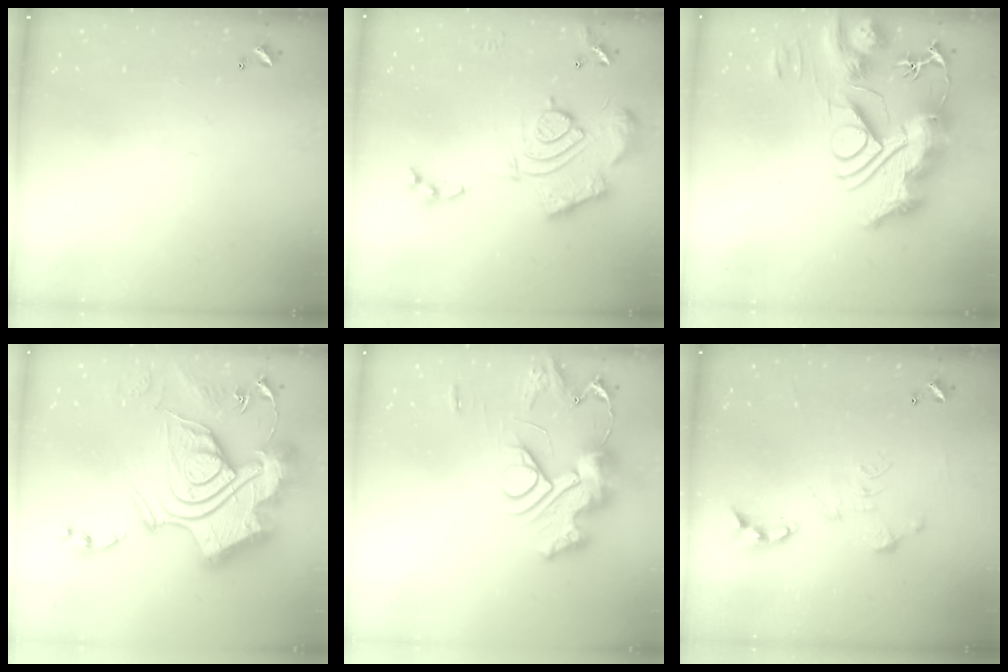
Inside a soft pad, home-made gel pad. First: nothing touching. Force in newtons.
{"total": 19.2, "press": 19.1, "slide": 1.8}
{"total": 0.5, "press": 0.5, "slide": 0.0}
{"total": 1.1, "press": 1.1, "slide": 0.0}
{"total": 18.2, "press": 18.1, "slide": 0.9}
{"total": 0.0}